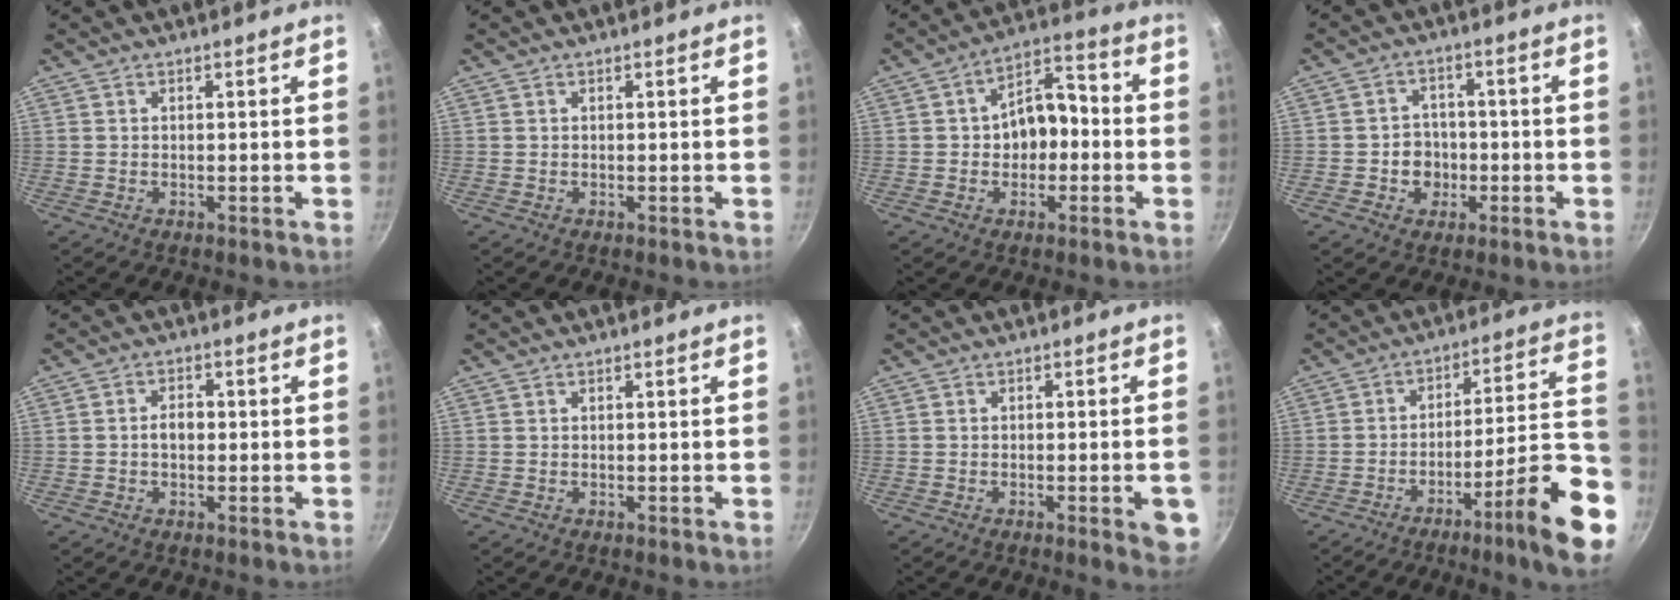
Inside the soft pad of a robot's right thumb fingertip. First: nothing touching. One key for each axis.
{"total": 0.0}
{"total": 10.1, "fx": -0.9, "fy": 7.1, "fz": 7.1, "tx": -0.055, "ty": 0.038, "tz": -0.023}
{"total": 5.5, "fx": -1.6, "fy": 4.8, "fz": 2.0, "tx": 0.000, "ty": 0.015, "tz": -0.028}
{"total": 3.3, "fx": -0.3, "fy": 2.3, "fz": 2.3, "tx": -0.021, "ty": 0.013, "tz": -0.006}
{"total": 0.0}
{"total": 5.4, "fx": -2.0, "fy": 1.4, "fz": 4.9, "tx": -0.045, "ty": 0.005, "tz": -0.024}
{"total": 17.8, "fx": -8.8, "fy": 2.5, "fz": 15.2, "tx": -0.196, "ty": 0.056, "tz": -0.131}